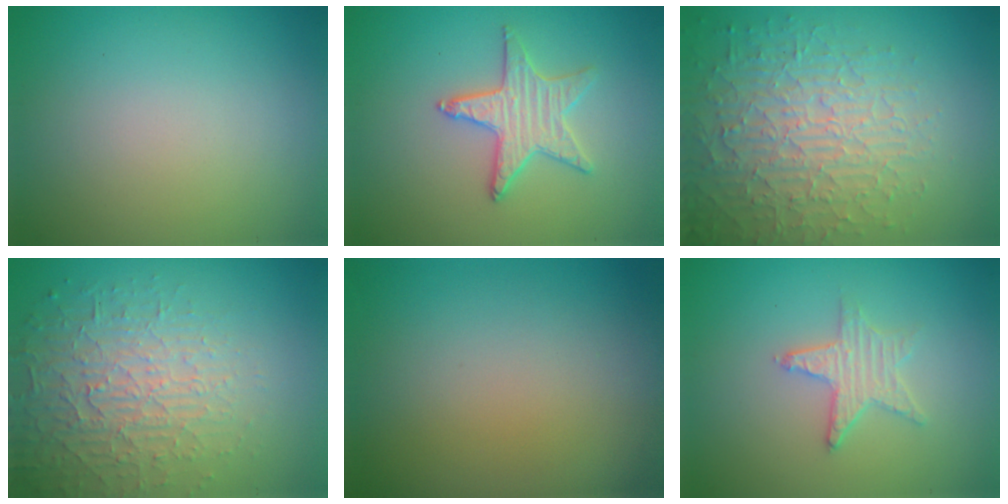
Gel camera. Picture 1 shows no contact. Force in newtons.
{"total": 3.0, "press": 3.0, "slide": 0.4}
{"total": 6.5, "press": 5.1, "slide": 4.0}
{"total": 4.6, "press": 4.1, "slide": 2.2}
{"total": 0.0}
{"total": 2.7, "press": 2.6, "slide": 0.5}